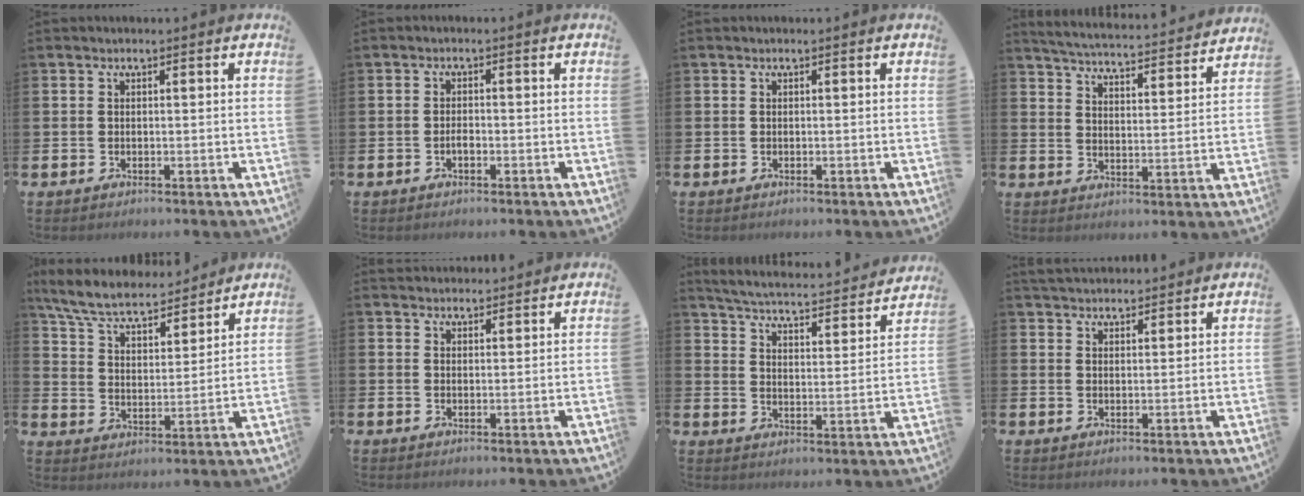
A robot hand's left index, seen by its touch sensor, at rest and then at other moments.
{"total": 1.2, "force": [-0.5, 0.6, 0.9], "torque": [-0.012, -0.001, -0.012]}
{"total": 0.0}
{"total": 4.9, "force": [4.9, 0.2, 0.6], "torque": [-0.036, -0.042, 0.082]}
{"total": 7.4, "force": [6.8, 1.7, 2.5], "torque": [-0.079, -0.045, 0.117]}
{"total": 2.3, "force": [2.3, 0.6, -0.1], "torque": [0.011, -0.012, 0.039]}
{"total": 4.5, "force": [4.3, 0.4, 1.0], "torque": [-0.044, -0.041, 0.067]}
{"total": 3.3, "force": [3.2, 0.6, 0.1], "torque": [-0.006, -0.014, 0.059]}